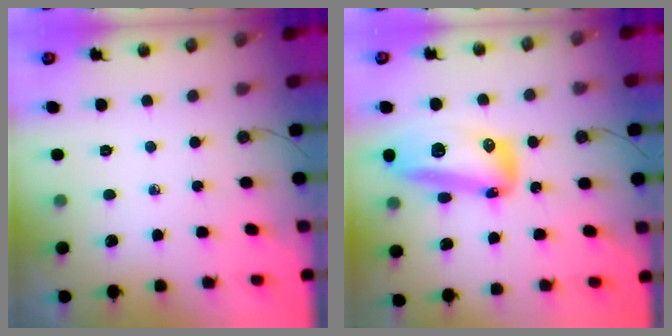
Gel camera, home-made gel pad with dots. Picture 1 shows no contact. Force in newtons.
{"total": 30.0, "press": 22.1, "slide": 20.4}